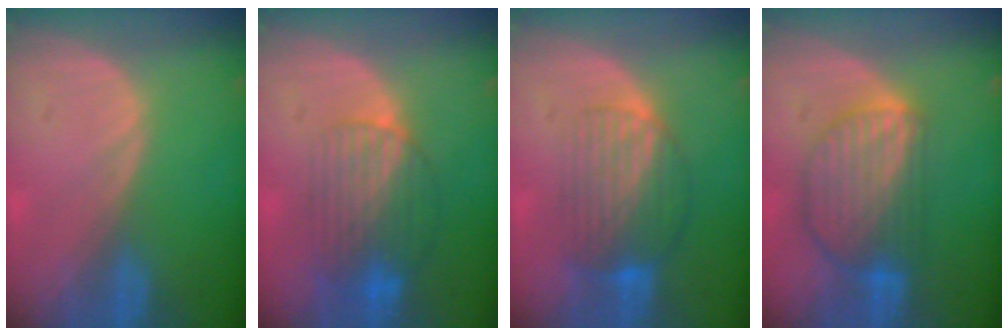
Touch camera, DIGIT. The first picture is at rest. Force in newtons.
{"total": 8.2, "press": 7.4, "slide": 3.5}
{"total": 8.0, "press": 7.1, "slide": 3.7}
{"total": 8.9, "press": 7.7, "slide": 4.4}